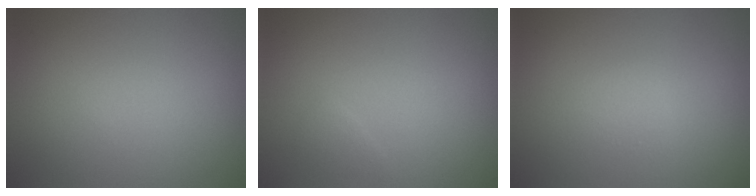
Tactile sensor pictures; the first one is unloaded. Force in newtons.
{"total": 0.6, "press": 0.6, "slide": 0.0}
{"total": 0.9, "press": 0.9, "slide": 0.0}